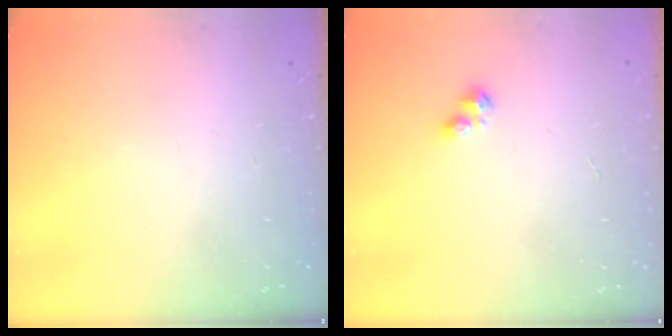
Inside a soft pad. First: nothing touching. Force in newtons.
{"total": 2.5, "press": 2.5, "slide": 0.4}